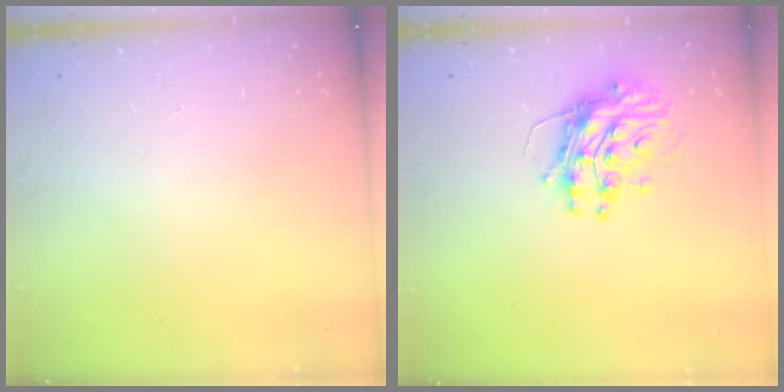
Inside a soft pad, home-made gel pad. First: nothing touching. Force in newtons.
{"total": 11.4, "press": 11.3, "slide": 1.1}